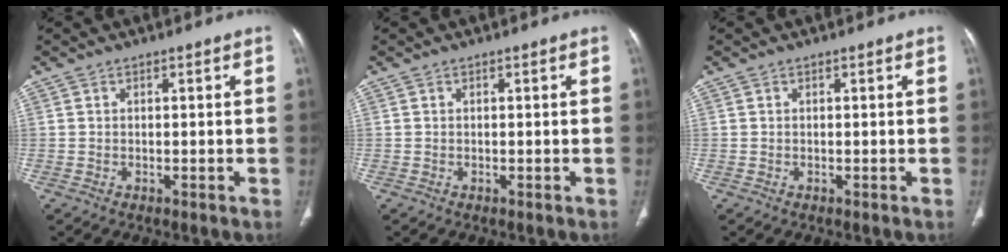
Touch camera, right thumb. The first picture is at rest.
{"total": 0.0}
{"total": 0.0}